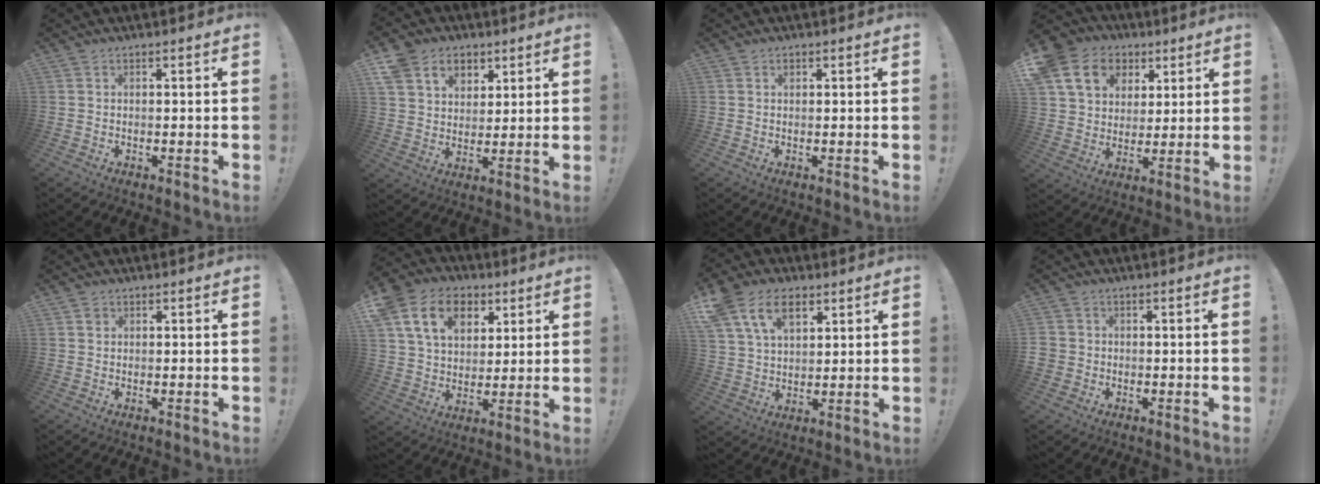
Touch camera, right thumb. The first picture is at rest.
{"total": 11.8, "force": [6.3, 8.9, 4.4], "torque": [-0.073, -0.025, 0.125]}
{"total": 0.7, "force": [0.5, 0.5, 0.0], "torque": [0.007, 0.000, 0.008]}
{"total": 16.3, "force": [7.2, 12.7, 7.3], "torque": [-0.115, -0.019, 0.152]}
{"total": 1.3, "force": [0.6, 1.1, 0.1], "torque": [0.003, 0.001, 0.010]}
{"total": 17.5, "force": [7.6, 12.6, 9.6], "torque": [-0.148, -0.021, 0.145]}
{"total": 14.6, "force": [7.3, 9.6, 8.3], "torque": [-0.151, -0.011, 0.143]}
{"total": 3.1, "force": [-0.7, 2.9, 0.9], "torque": [-0.009, 0.008, -0.011]}